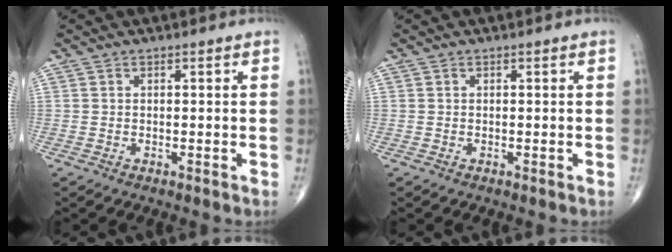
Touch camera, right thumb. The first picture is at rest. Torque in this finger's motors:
{"motor_torque": [0.01, -0.01, 0.12, 0.06, 0.02]}